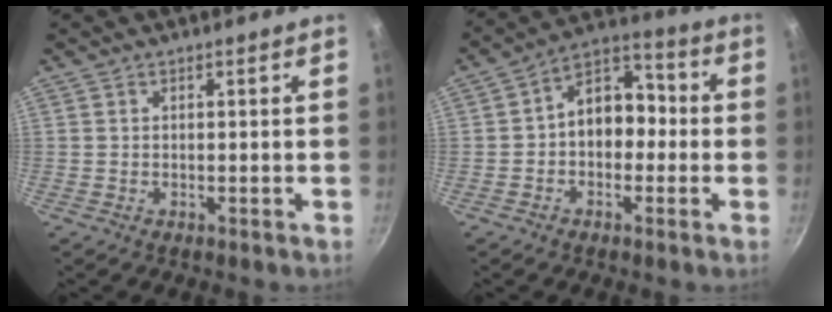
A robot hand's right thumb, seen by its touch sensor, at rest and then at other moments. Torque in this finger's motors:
{"motor_torque": [-0.41, 0.69, 0.11, 0.10, 0.07]}